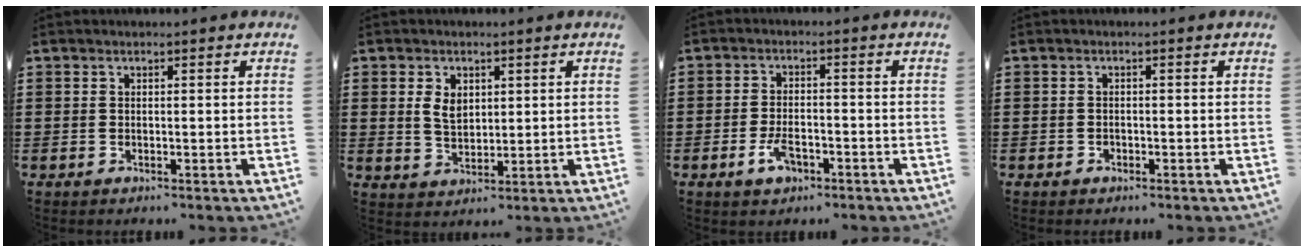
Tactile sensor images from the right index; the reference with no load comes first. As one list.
[{"total": 3.7, "force": [1.1, 2.5, 2.6], "torque": [-0.057, 0.009, 0.020]}, {"total": 4.1, "force": [-2.0, 2.0, 3.0], "torque": [-0.065, -0.001, -0.040]}, {"total": 0.7, "force": [-0.4, 0.5, 0.2], "torque": [-0.006, 0.001, -0.010]}]